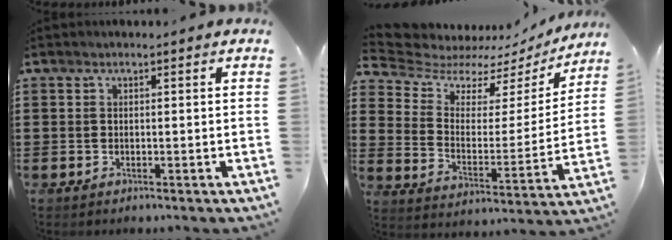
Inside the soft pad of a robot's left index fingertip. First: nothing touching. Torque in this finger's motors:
{"motor_torque": [1.07, -1.07, 0.11, -0.05]}